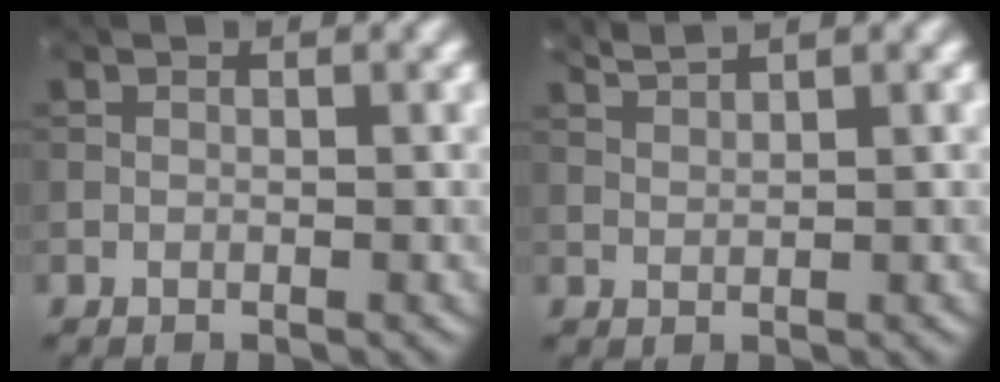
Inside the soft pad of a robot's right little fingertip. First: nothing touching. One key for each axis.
{"total": 1.9, "fx": 1.6, "fy": 0.2, "fz": 0.9, "tx": -0.016, "ty": 0.004, "tz": 0.034}